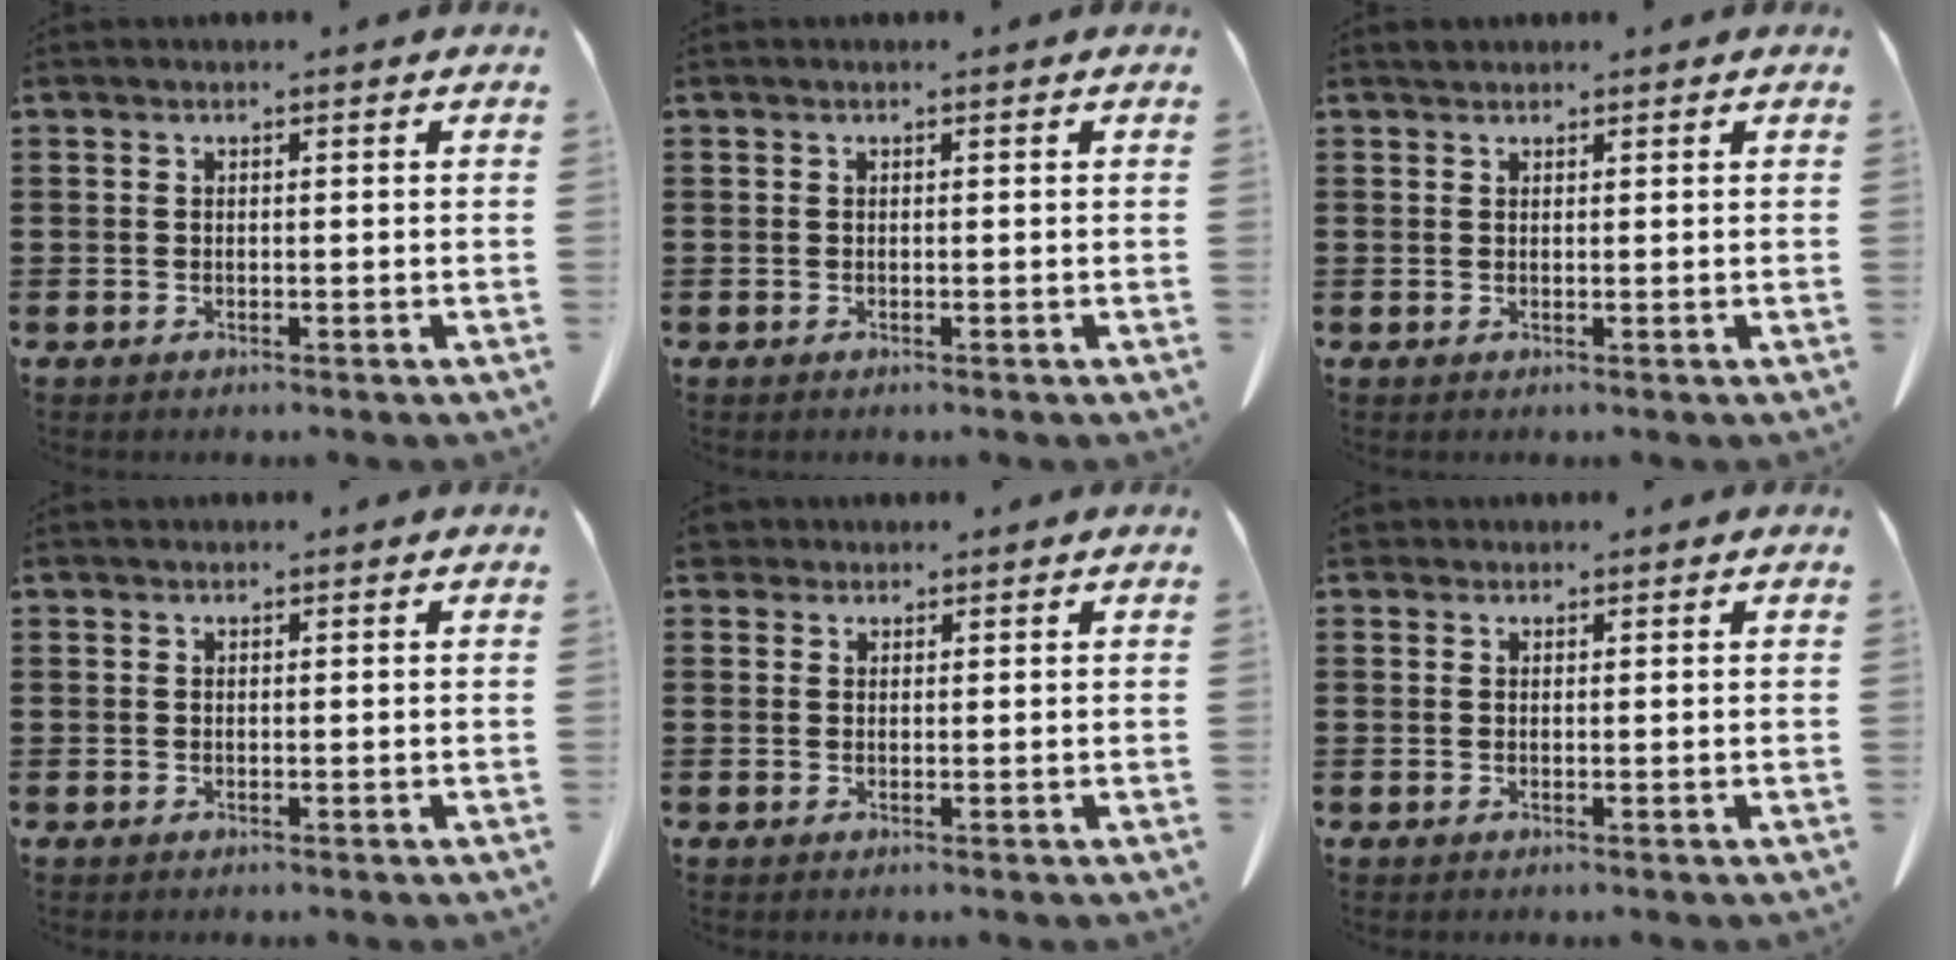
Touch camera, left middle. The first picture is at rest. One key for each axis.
{"total": 0.0}
{"total": 0.8, "fx": 0.8, "fy": 0.3, "fz": 0.1, "tx": 0.003, "ty": -0.003, "tz": 0.014}
{"total": 0.0}
{"total": 2.0, "fx": 1.6, "fy": 1.1, "fz": 0.4, "tx": -0.016, "ty": 0.007, "tz": 0.033}
{"total": 0.9, "fx": 0.7, "fy": 0.6, "fz": 0.2, "tx": -0.009, "ty": 0.004, "tz": 0.014}